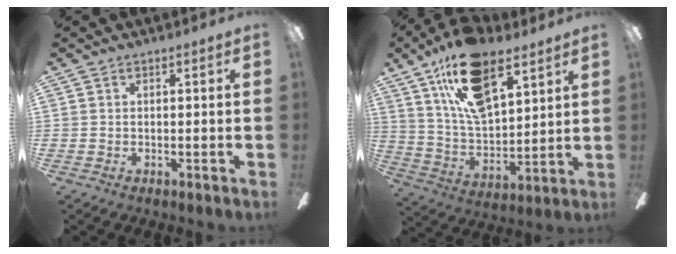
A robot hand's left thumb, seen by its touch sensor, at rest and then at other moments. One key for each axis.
{"total": 18.9, "fx": 11.8, "fy": 8.8, "fz": 11.8, "tx": -0.219, "ty": -0.049, "tz": 0.208}